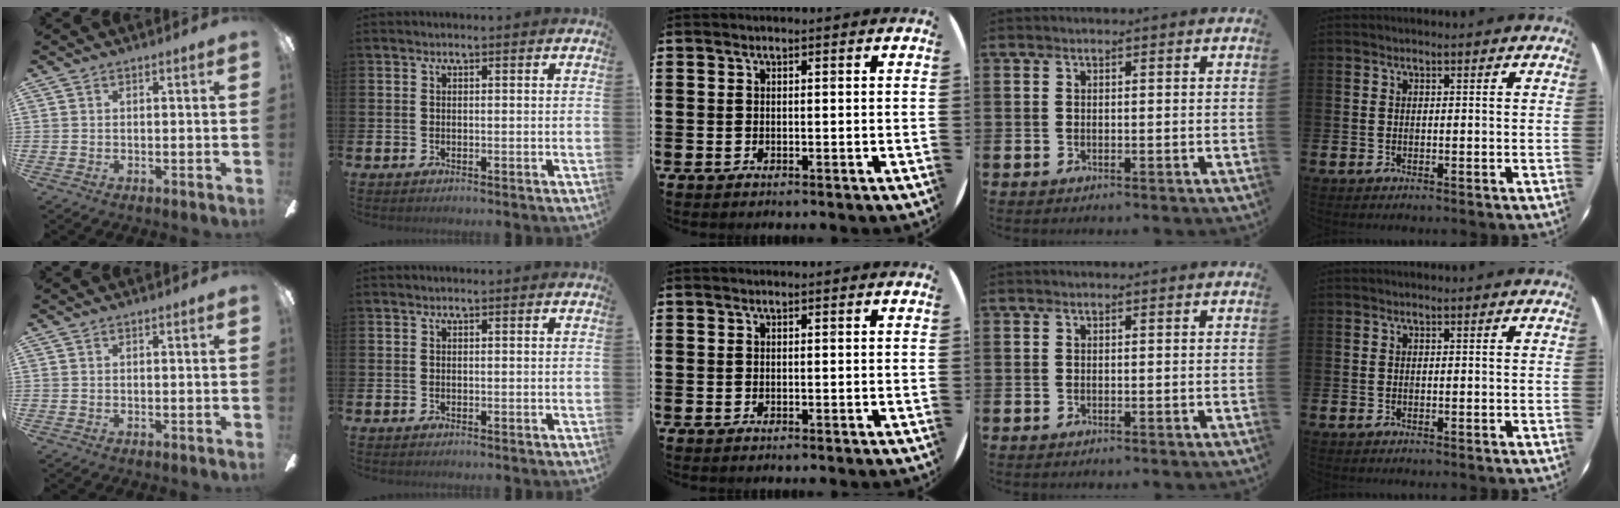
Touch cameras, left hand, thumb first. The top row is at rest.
{}